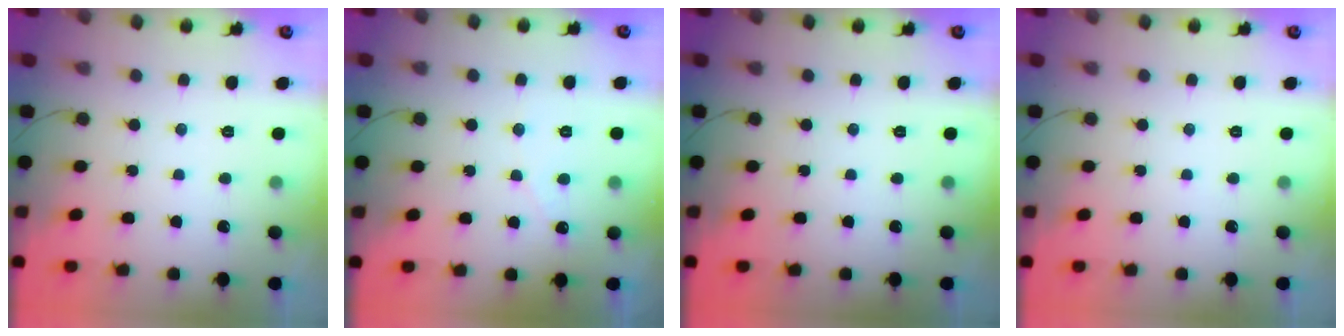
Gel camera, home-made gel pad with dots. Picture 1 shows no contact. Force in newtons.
{"total": 1.6, "press": 1.6, "slide": 0.1}
{"total": 0.0}
{"total": 0.0}